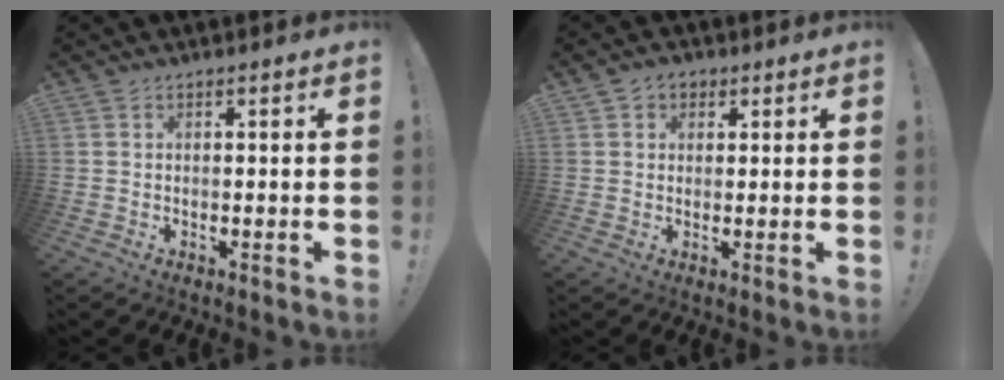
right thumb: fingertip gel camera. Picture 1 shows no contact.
{"total": 3.4, "force": [1.5, 2.8, 1.3], "torque": [-0.022, 0.001, 0.027]}